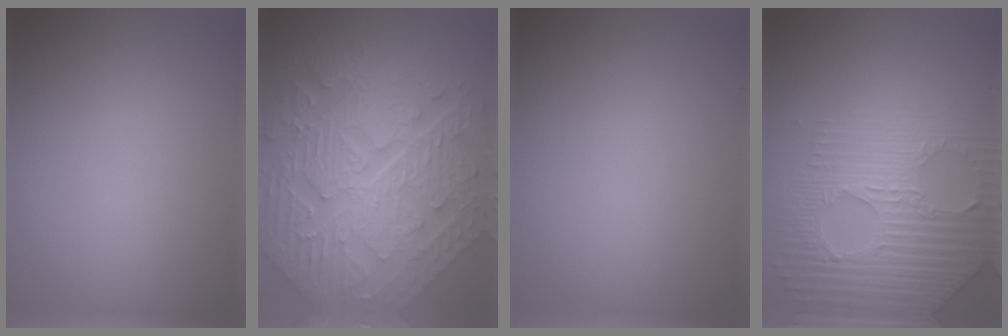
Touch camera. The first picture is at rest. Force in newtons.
{"total": 11.4, "press": 7.7, "slide": 8.4}
{"total": 0.0}
{"total": 7.0, "press": 5.2, "slide": 4.6}